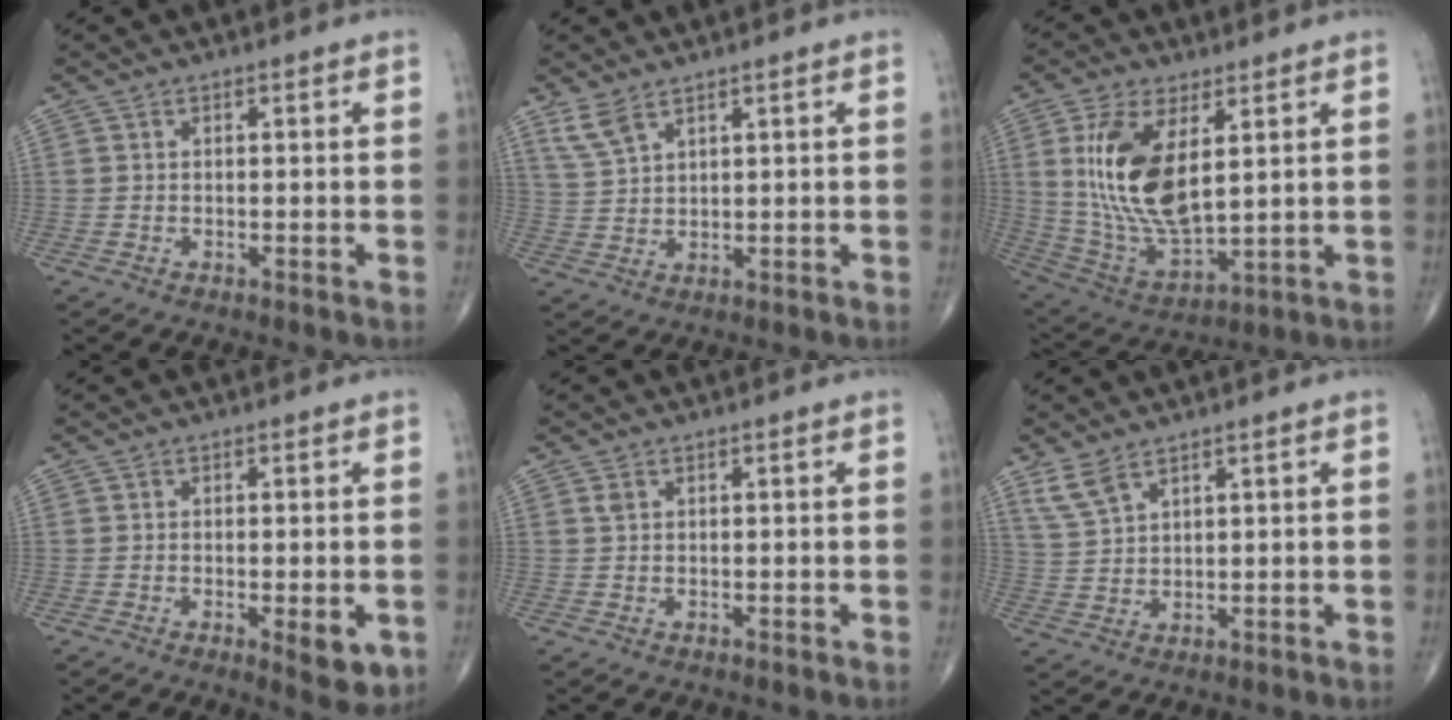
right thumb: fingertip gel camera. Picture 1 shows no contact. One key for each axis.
{"total": 4.4, "fx": 3.2, "fy": 1.6, "fz": 2.5, "tx": -0.053, "ty": -0.011, "tz": 0.074}
{"total": 17.3, "fx": 4.3, "fy": 8.0, "fz": 14.7, "tx": -0.290, "ty": -0.023, "tz": 0.098}
{"total": 5.6, "fx": -1.6, "fy": 1.9, "fz": 5.0, "tx": -0.056, "ty": -0.010, "tz": -0.017}
{"total": 1.0, "fx": 0.5, "fy": 0.6, "fz": 0.6, "tx": -0.014, "ty": 0.007, "tz": 0.011}
{"total": 4.5, "fx": 3.3, "fy": 1.6, "fz": 2.5, "tx": -0.054, "ty": -0.011, "tz": 0.076}